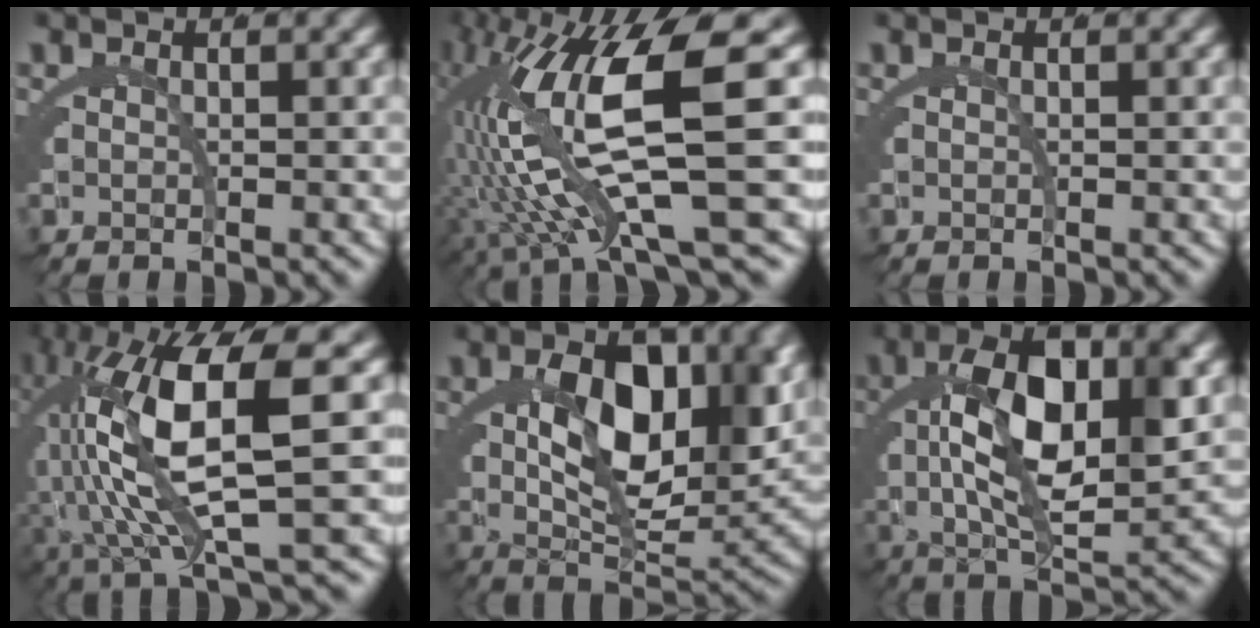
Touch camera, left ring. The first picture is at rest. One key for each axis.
{"total": 14.4, "fx": 0.9, "fy": 5.1, "fz": 13.4, "tx": -0.237, "ty": 0.001, "tz": 0.027}
{"total": 0.0}
{"total": 11.5, "fx": 1.5, "fy": 3.3, "fz": 11.0, "tx": -0.209, "ty": 0.007, "tz": 0.033}
{"total": 10.0, "fx": 2.8, "fy": 4.3, "fz": 8.5, "tx": -0.132, "ty": -0.009, "tz": 0.048}
{"total": 9.5, "fx": 2.3, "fy": 3.3, "fz": 8.7, "tx": -0.133, "ty": 0.012, "tz": 0.034}